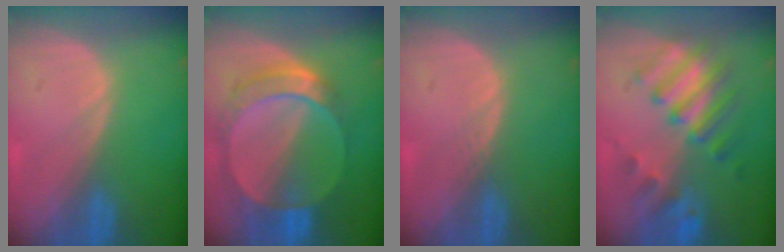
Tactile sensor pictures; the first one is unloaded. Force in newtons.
{"total": 8.9, "press": 7.9, "slide": 4.0}
{"total": 0.7, "press": 0.6, "slide": 0.3}
{"total": 7.9, "press": 7.6, "slide": 2.1}